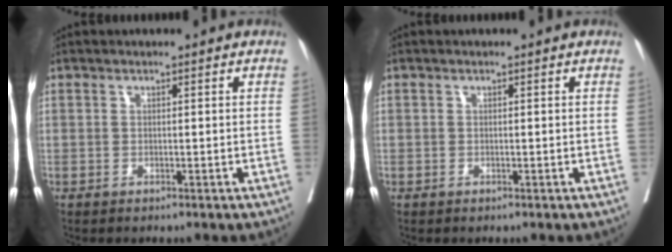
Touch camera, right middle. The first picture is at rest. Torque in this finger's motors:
{"motor_torque": [1.35, -0.79, 0.54, -0.06]}